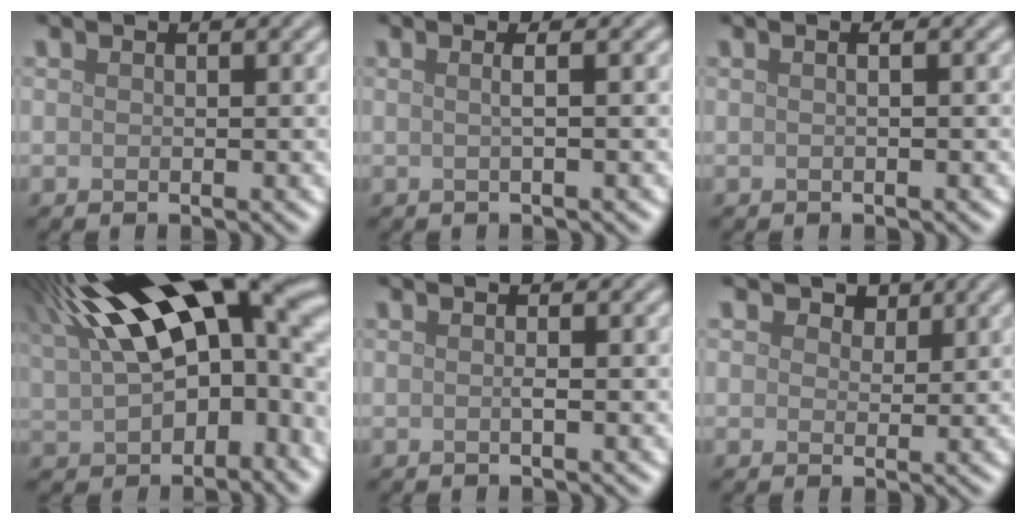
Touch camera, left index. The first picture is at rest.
{"total": 1.9, "force": [0.3, 0.7, 1.7], "torque": [-0.014, -0.001, -0.015]}
{"total": 1.1, "force": [0.2, 0.4, 1.0], "torque": [-0.009, -0.002, -0.006]}
{"total": 20.0, "force": [6.2, 10.3, 16.0], "torque": [-0.252, 0.022, 0.125]}
{"total": 0.8, "force": [-0.1, 0.1, 0.8], "torque": [-0.013, -0.001, -0.005]}
{"total": 3.2, "force": [2.1, 2.1, 1.4], "torque": [-0.028, -0.003, 0.020]}